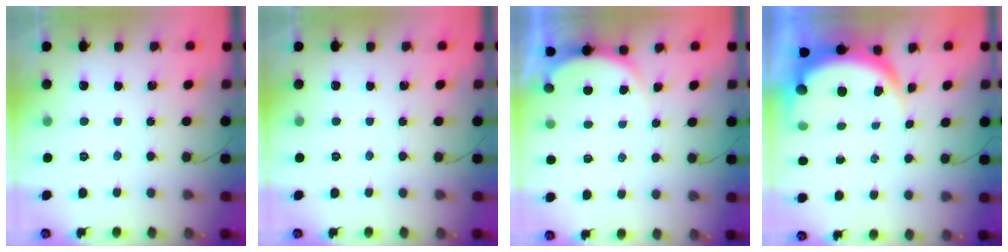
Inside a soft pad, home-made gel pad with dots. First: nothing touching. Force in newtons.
{"total": 0.0}
{"total": 3.1, "press": 3.1, "slide": 0.5}
{"total": 7.3, "press": 7.3, "slide": 0.9}